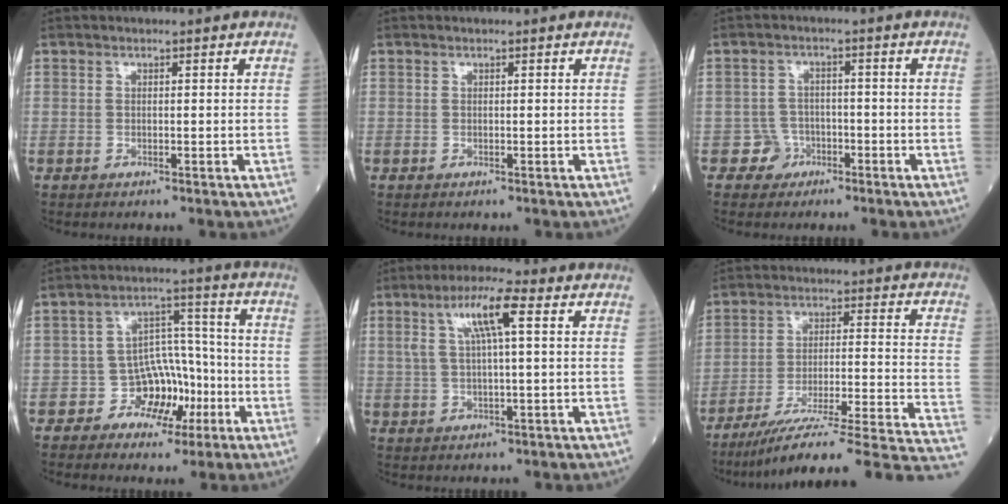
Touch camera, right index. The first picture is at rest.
{"total": 0.0}
{"total": 3.2, "force": [-1.8, 2.5, -0.5], "torque": [0.016, 0.015, -0.035]}
{"total": 7.5, "force": [-3.3, 5.8, 3.4], "torque": [-0.040, 0.027, -0.050]}
{"total": 7.4, "force": [2.4, 0.7, 7.0], "torque": [-0.136, 0.019, 0.043]}
{"total": 24.3, "force": [-20.4, -0.4, 13.2], "torque": [-0.121, -0.008, -0.296]}